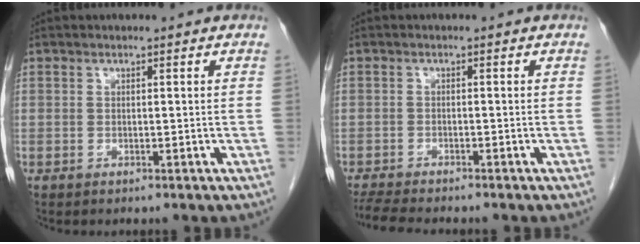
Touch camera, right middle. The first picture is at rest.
{"total": 5.3, "force": [-4.8, 0.0, 2.1], "torque": [-0.041, -0.020, -0.082]}